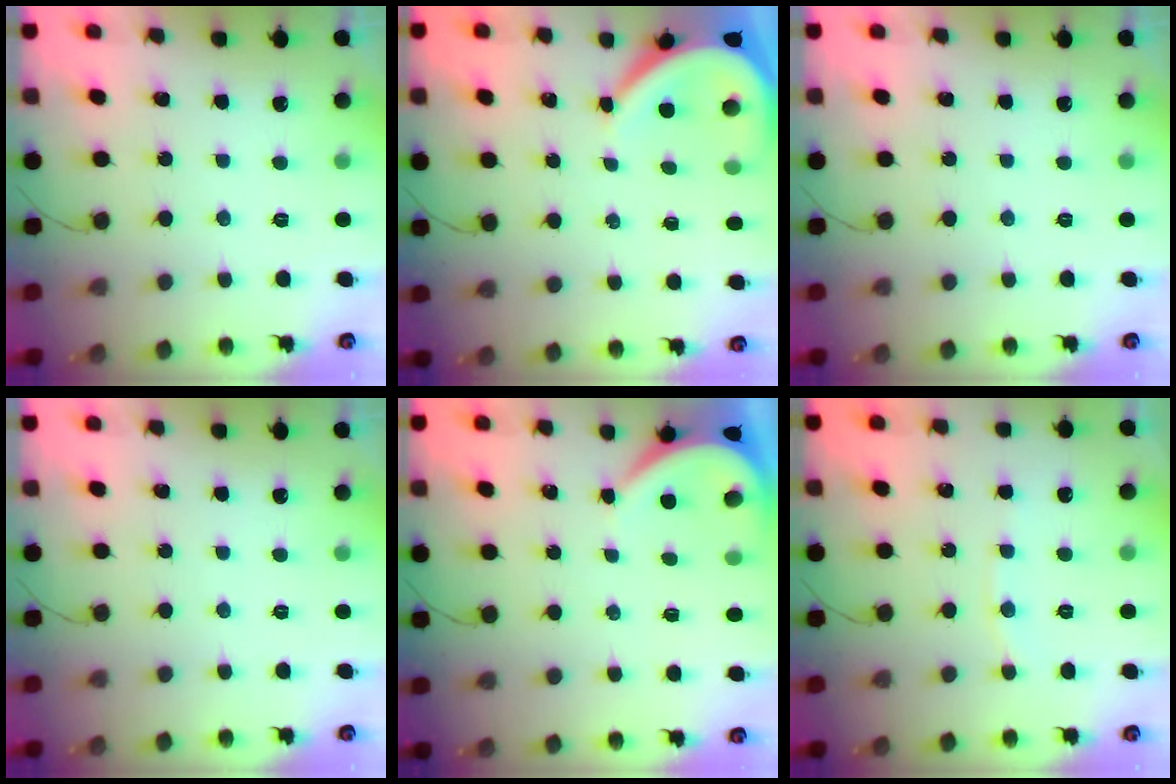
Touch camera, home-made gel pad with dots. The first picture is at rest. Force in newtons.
{"total": 6.6, "press": 6.6, "slide": 0.4}
{"total": 0.0}
{"total": 0.0}
{"total": 3.9, "press": 3.9, "slide": 0.6}
{"total": 4.6, "press": 4.5, "slide": 0.7}